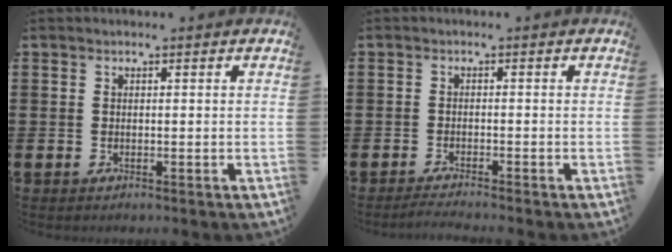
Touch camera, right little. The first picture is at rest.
{"total": 1.1, "force": [-1.0, -0.1, 0.5], "torque": [-0.009, -0.001, -0.019]}